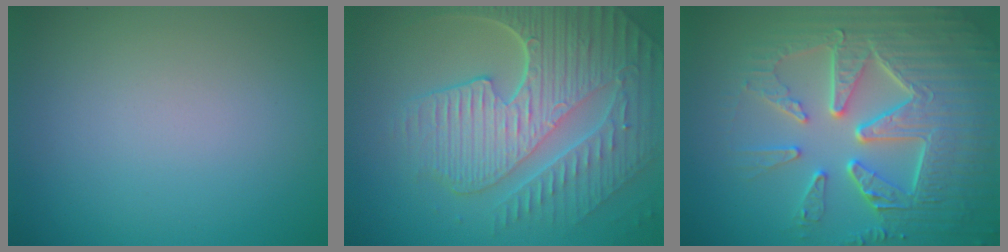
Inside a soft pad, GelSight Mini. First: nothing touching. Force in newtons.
{"total": 9.3, "press": 6.2, "slide": 6.9}
{"total": 9.7, "press": 6.7, "slide": 7.1}